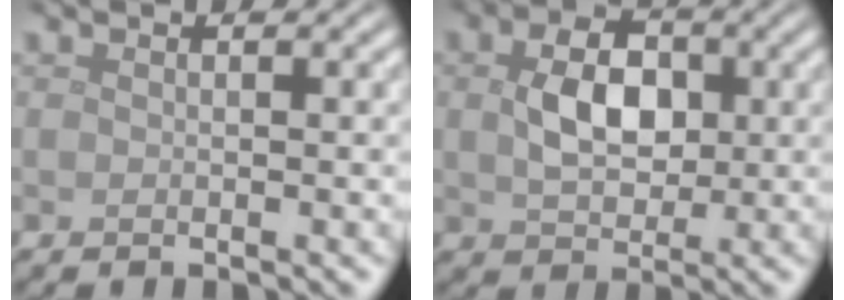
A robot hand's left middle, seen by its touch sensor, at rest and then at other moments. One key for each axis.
{"total": 4.9, "fx": 0.5, "fy": 3.4, "fz": 3.5, "tx": -0.077, "ty": 0.000, "tz": 0.007}